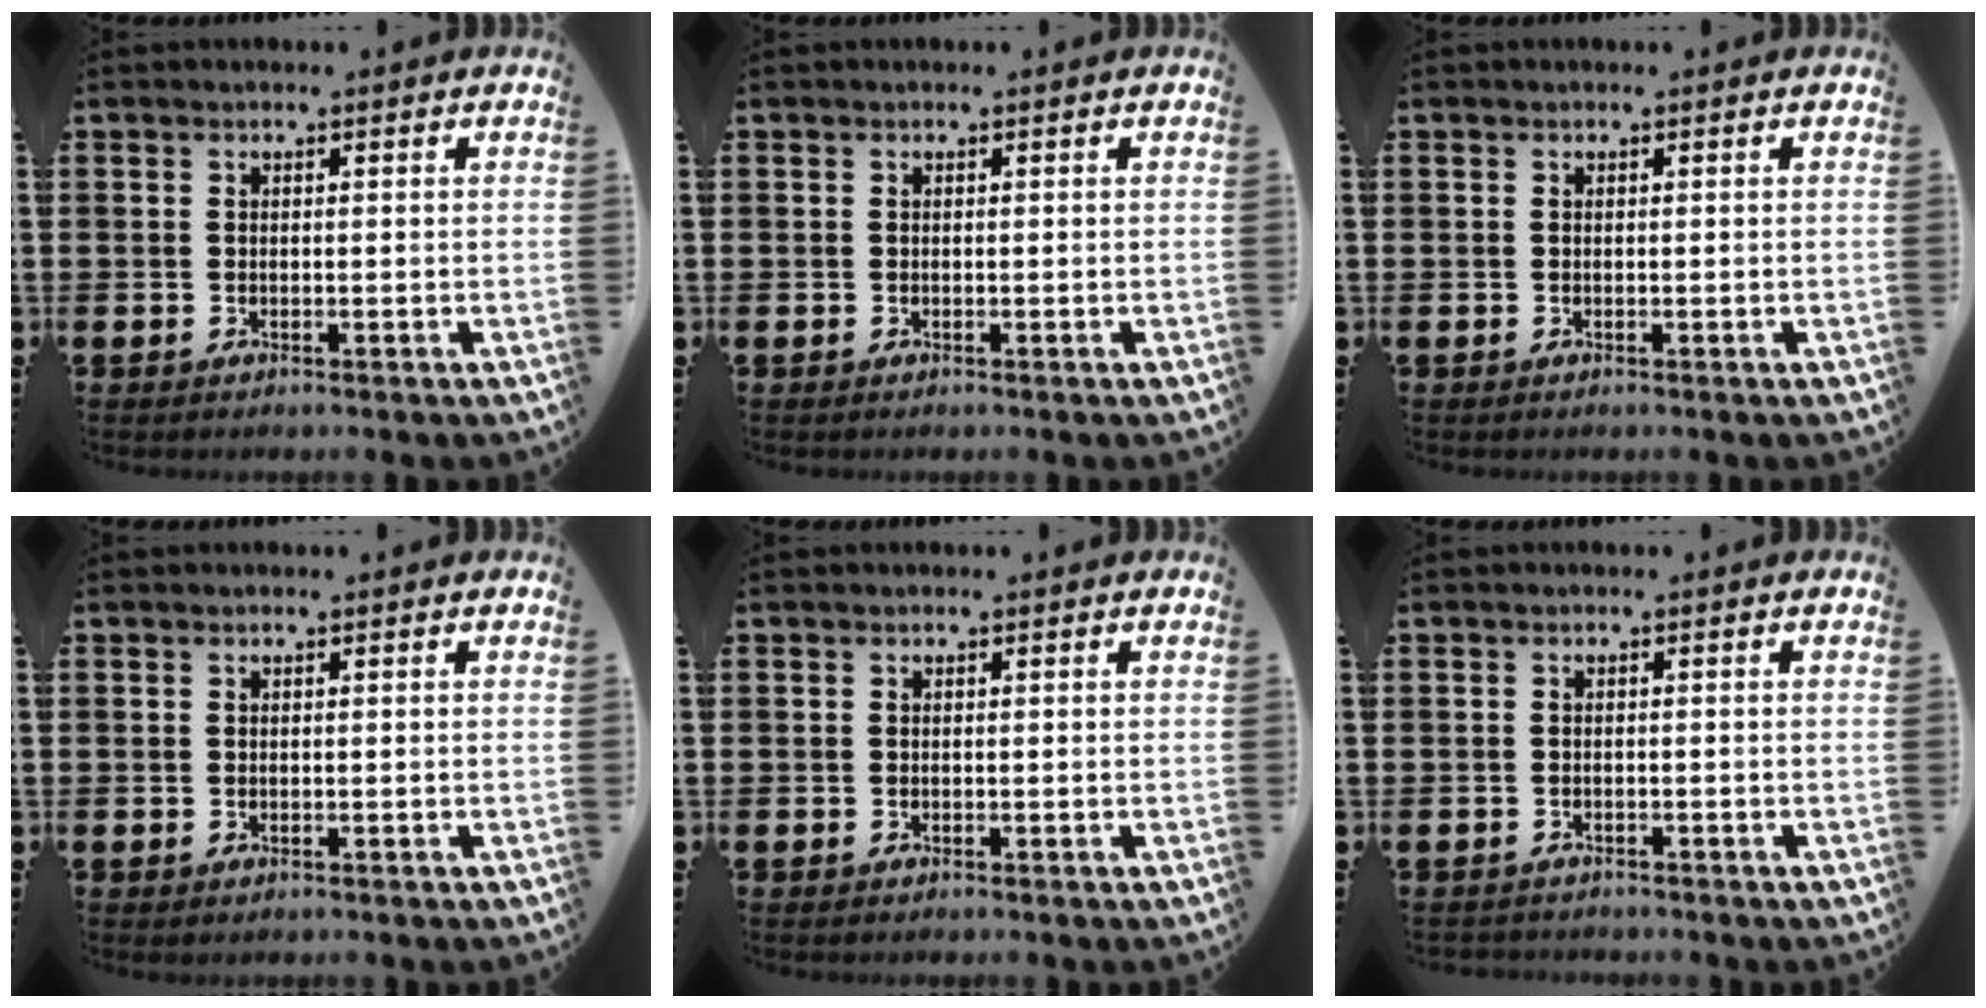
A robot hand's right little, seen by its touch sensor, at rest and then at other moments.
{"total": 0.0}
{"total": 0.0}
{"total": 0.0}
{"total": 0.0}
{"total": 0.7, "force": [-0.7, 0.1, -0.1], "torque": [0.000, -0.001, -0.014]}